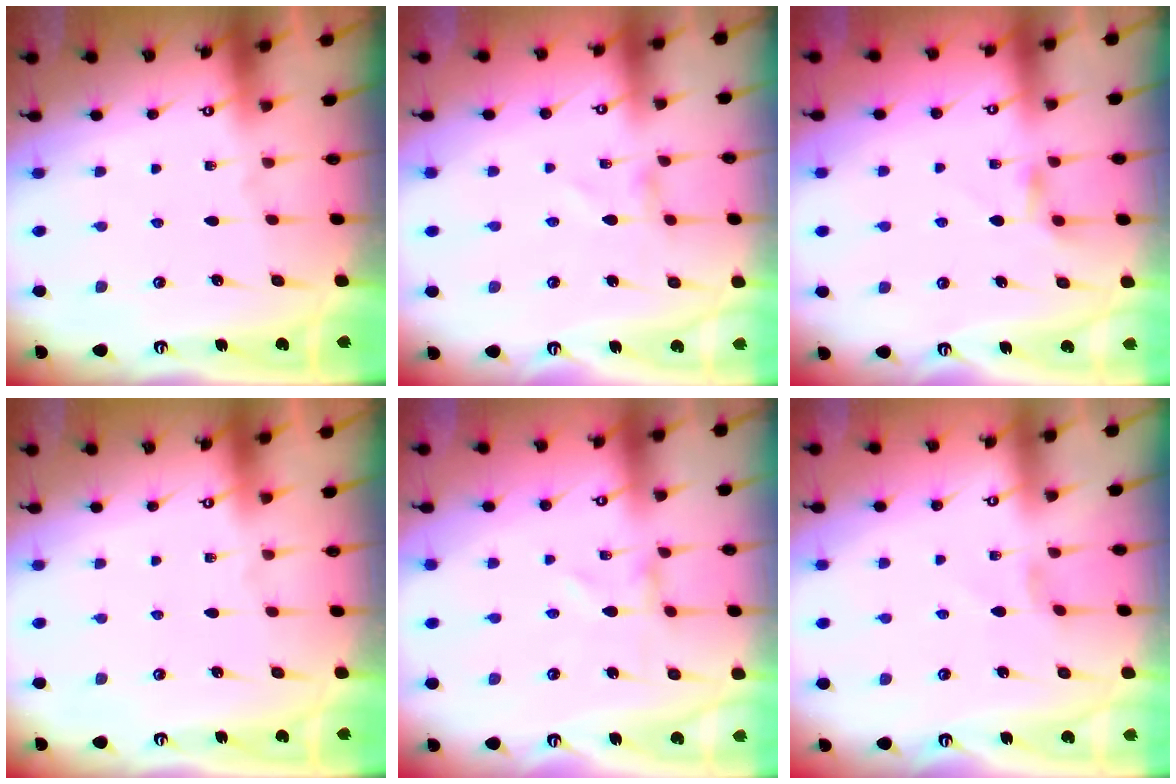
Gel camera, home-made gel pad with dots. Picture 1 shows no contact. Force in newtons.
{"total": 0.7, "press": 0.6, "slide": 0.1}
{"total": 3.8, "press": 3.7, "slide": 0.6}
{"total": 0.0}
{"total": 0.8, "press": 0.8, "slide": 0.1}
{"total": 0.7, "press": 0.6, "slide": 0.3}